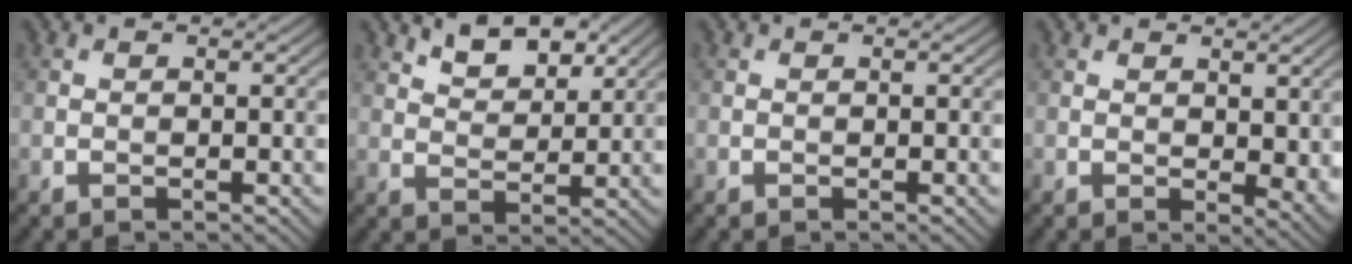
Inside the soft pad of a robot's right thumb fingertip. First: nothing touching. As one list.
[{"total": 5.4, "force": [3.8, 2.5, 2.9], "torque": [-0.051, -0.005, 0.071]}, {"total": 0.0}, {"total": 3.3, "force": [1.3, 1.7, 2.6], "torque": [-0.039, -0.005, 0.027]}]